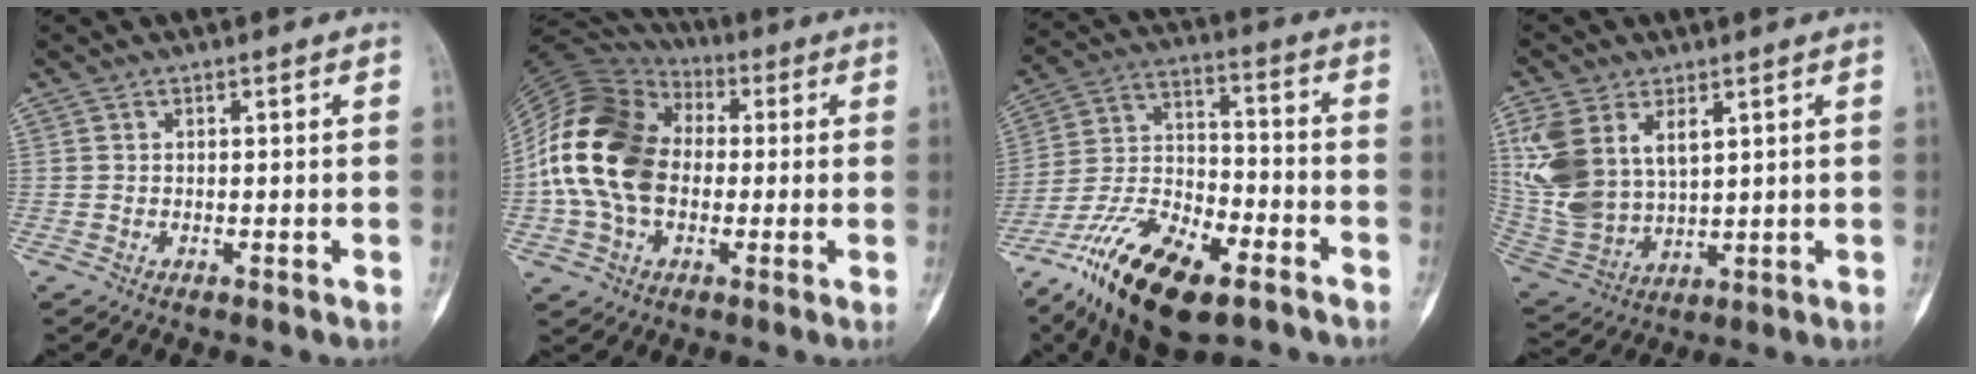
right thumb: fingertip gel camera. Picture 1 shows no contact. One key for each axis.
{"total": 19.5, "fx": -0.2, "fy": 14.2, "fz": 13.4, "tx": -0.251, "ty": 0.030, "tz": -0.009}
{"total": 20.8, "fx": -13.0, "fy": 8.3, "fz": 13.9, "tx": -0.270, "ty": 0.056, "tz": -0.232}
{"total": 14.9, "fx": 5.1, "fy": 9.3, "fz": 10.4, "tx": -0.212, "ty": -0.011, "tz": 0.121}